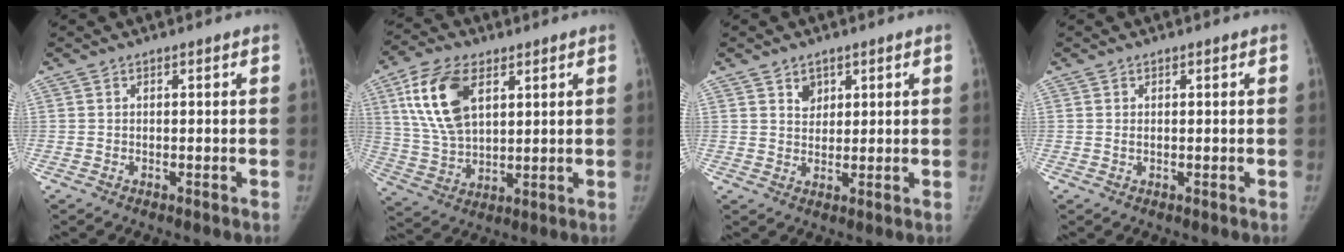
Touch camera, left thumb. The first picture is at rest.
{"total": 14.6, "force": [5.8, 8.3, 10.5], "torque": [-0.191, -0.014, 0.117]}
{"total": 3.5, "force": [2.0, 2.6, 1.2], "torque": [0.002, -0.015, 0.037]}
{"total": 0.6, "force": [0.3, 0.5, 0.4], "torque": [-0.003, -0.002, 0.004]}